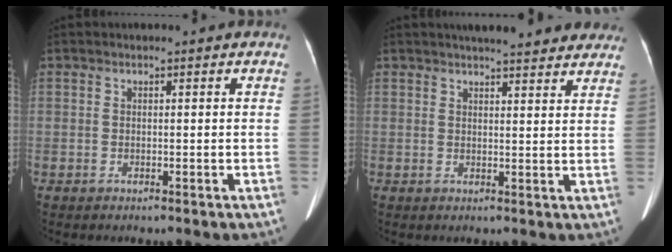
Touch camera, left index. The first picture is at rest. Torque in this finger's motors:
{"motor_torque": [0.47, -0.72, 0.23, 0.07]}